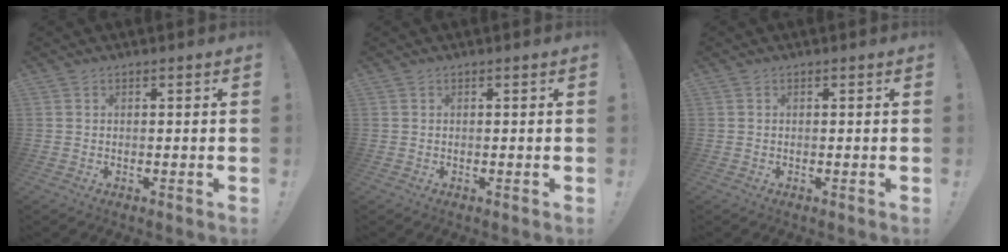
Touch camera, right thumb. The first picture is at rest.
{"total": 0.0}
{"total": 0.0}